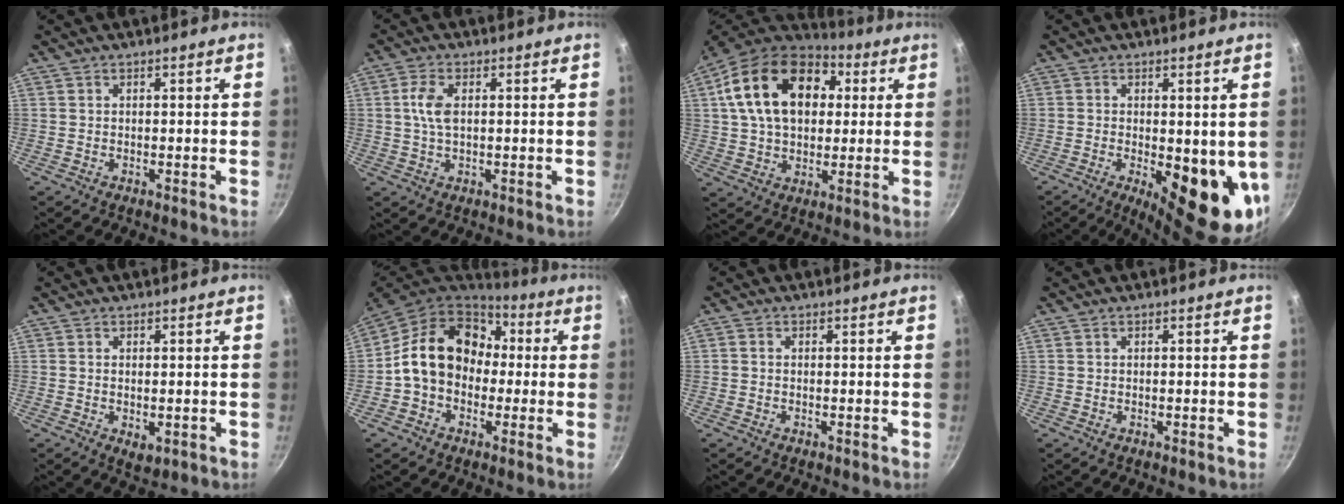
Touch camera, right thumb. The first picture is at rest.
{"total": 4.9, "force": [0.8, 2.5, 4.1], "torque": [-0.086, 0.007, 0.012]}
{"total": 21.9, "force": [5.7, 14.7, 15.2], "torque": [-0.238, 0.014, 0.085]}
{"total": 14.9, "force": [-2.5, 5.9, 13.5], "torque": [-0.157, -0.028, -0.022]}
{"total": 2.8, "force": [-0.4, 1.6, 2.3], "torque": [-0.034, -0.011, -0.002]}
{"total": 17.5, "force": [1.0, 13.8, 10.6], "torque": [-0.151, 0.048, 0.004]}
{"total": 0.7, "force": [-0.1, 0.6, 0.4], "torque": [-0.007, 0.004, -0.003]}
{"total": 0.0}